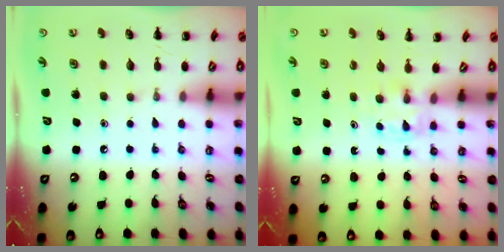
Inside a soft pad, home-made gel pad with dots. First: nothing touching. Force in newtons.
{"total": 2.7, "press": 2.5, "slide": 1.0}